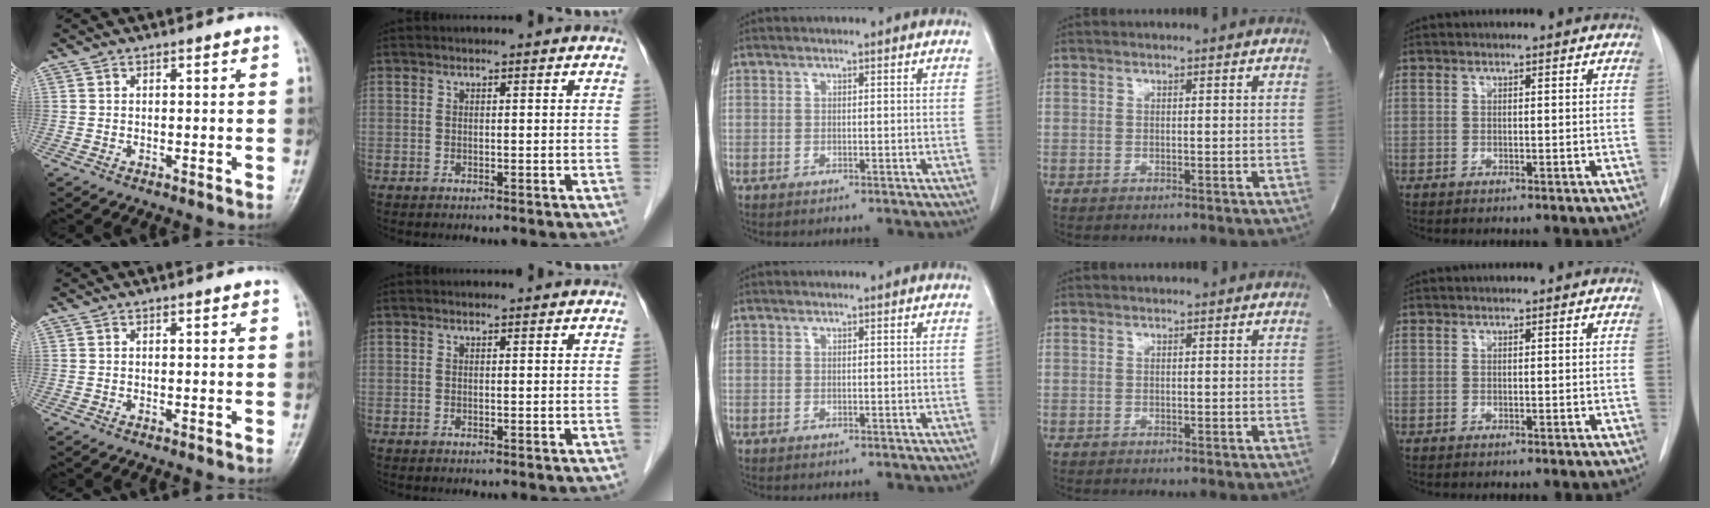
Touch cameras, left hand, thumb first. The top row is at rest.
{}